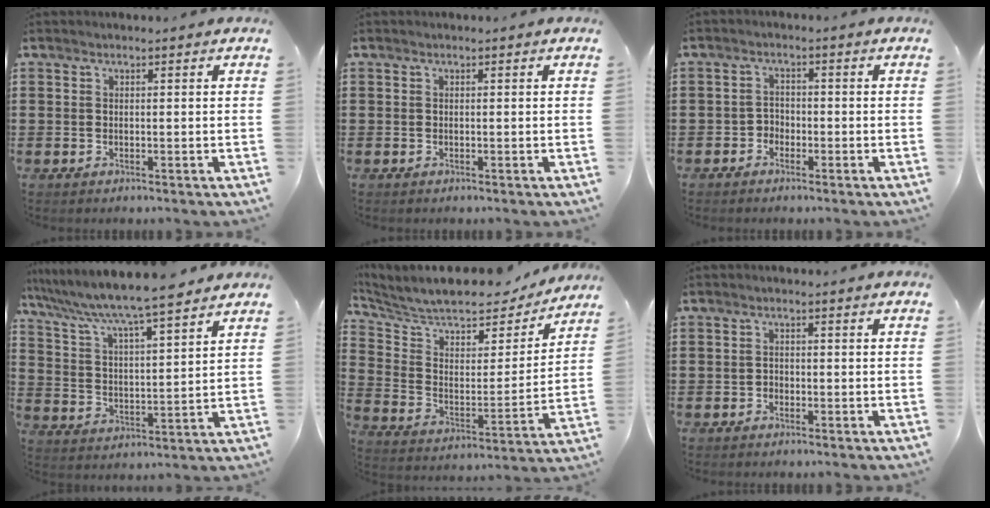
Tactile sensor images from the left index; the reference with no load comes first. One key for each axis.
{"total": 0.0}
{"total": 1.9, "fx": -1.5, "fy": 1.2, "fz": 0.1, "tx": -0.009, "ty": 0.005, "tz": -0.036}
{"total": 6.5, "fx": 5.9, "fy": -0.2, "fz": 2.7, "tx": -0.079, "ty": -0.039, "tz": 0.094}
{"total": 8.4, "fx": 7.4, "fy": 2.7, "fz": 3.0, "tx": -0.089, "ty": -0.052, "tz": 0.122}
{"total": 1.0, "fx": -0.8, "fy": 0.6, "fz": 0.0, "tx": -0.005, "ty": 0.001, "tz": -0.018}